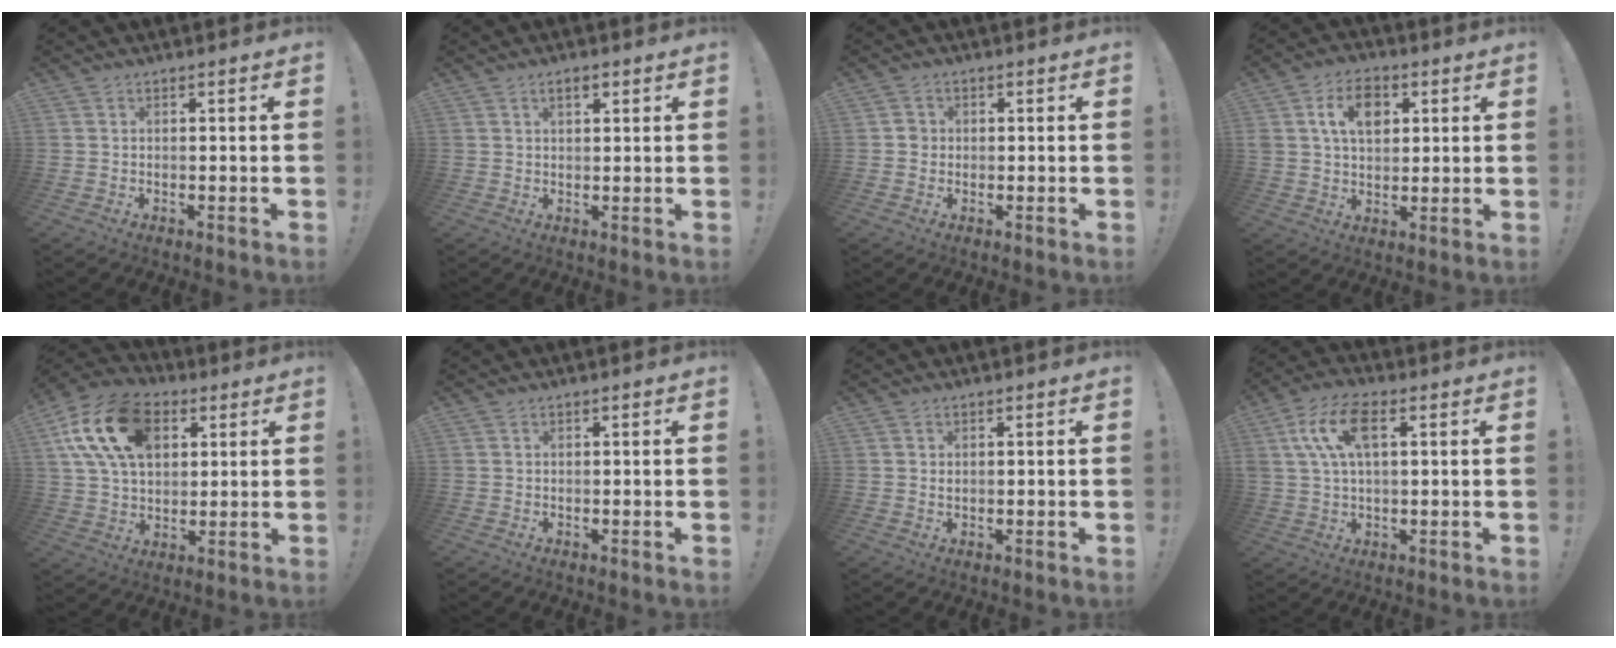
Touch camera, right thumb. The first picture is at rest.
{"total": 2.6, "force": [1.5, 1.2, 1.9], "torque": [-0.025, -0.003, 0.023]}
{"total": 2.5, "force": [-0.4, 2.4, 0.8], "torque": [-0.009, 0.007, -0.009]}
{"total": 11.0, "force": [3.6, 7.6, 7.0], "torque": [-0.108, 0.007, 0.066]}
{"total": 20.2, "force": [7.5, 13.5, 13.1], "torque": [-0.223, -0.015, 0.138]}
{"total": 0.0}
{"total": 0.7, "force": [0.4, 0.6, -0.2], "torque": [-0.005, 0.005, 0.009]}
{"total": 11.4, "force": [3.6, 5.6, 9.2], "torque": [-0.183, 0.008, 0.068]}